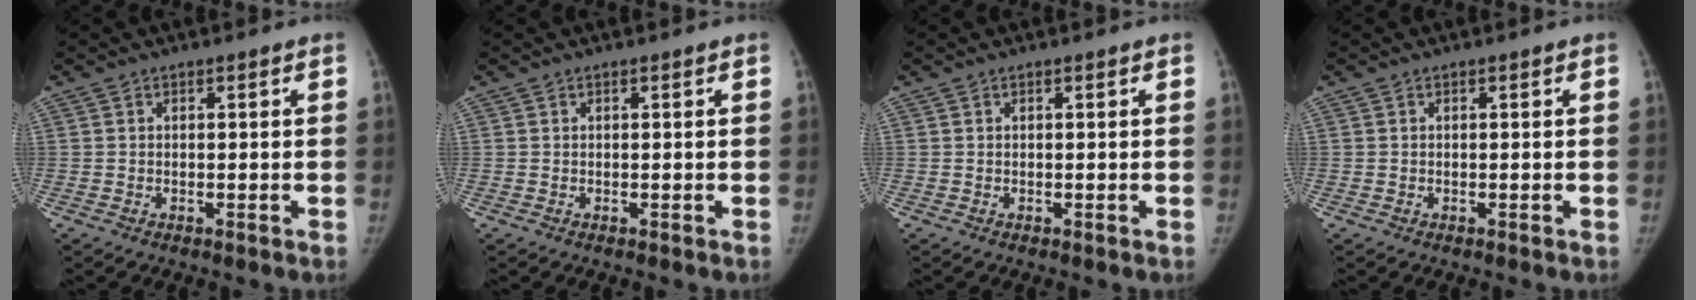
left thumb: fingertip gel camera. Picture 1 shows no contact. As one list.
[{"total": 0.0}, {"total": 0.0}, {"total": 0.0}]